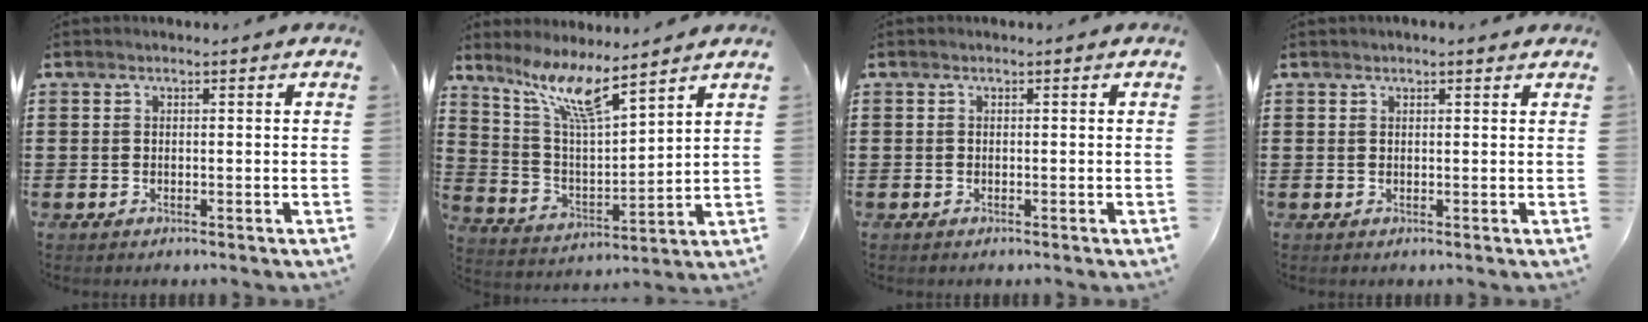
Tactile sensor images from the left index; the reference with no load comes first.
{"total": 9.6, "force": [7.1, 1.2, 6.3], "torque": [-0.143, -0.034, 0.126]}
{"total": 0.0}
{"total": 0.9, "force": [0.8, 0.2, 0.4], "torque": [-0.009, 0.002, 0.014]}